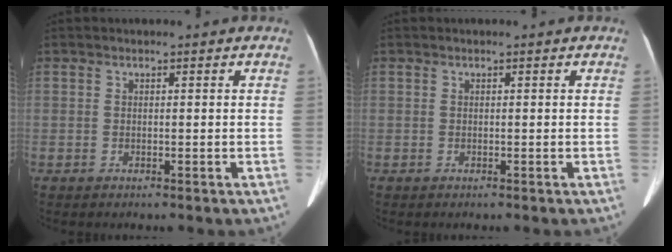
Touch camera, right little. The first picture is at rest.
{"total": 0.0}